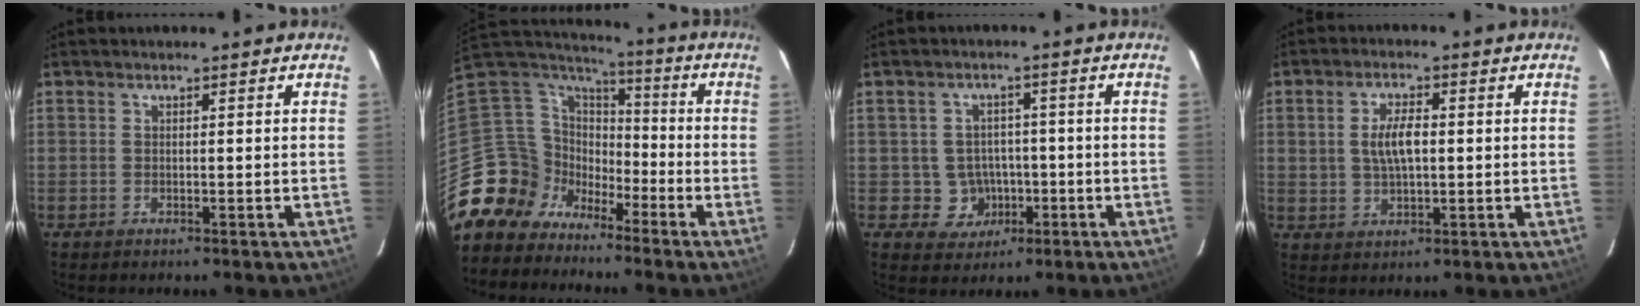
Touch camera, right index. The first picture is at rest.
{"total": 13.0, "force": [-8.5, 9.5, 2.5], "torque": [-0.082, 0.029, -0.168]}
{"total": 5.7, "force": [-1.5, 5.5, 0.6], "torque": [-0.028, 0.020, -0.006]}
{"total": 5.7, "force": [0.6, 2.7, 4.9], "torque": [-0.096, 0.006, 0.017]}